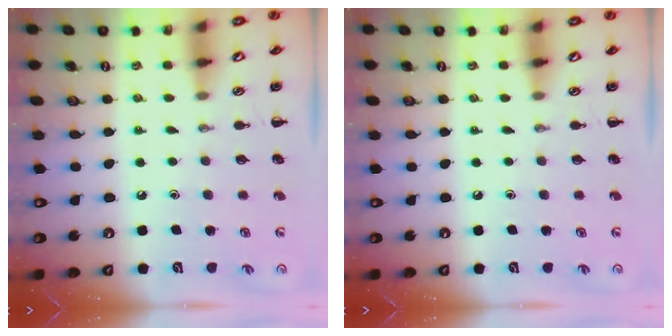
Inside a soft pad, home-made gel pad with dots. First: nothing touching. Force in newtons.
{"total": 0.0}